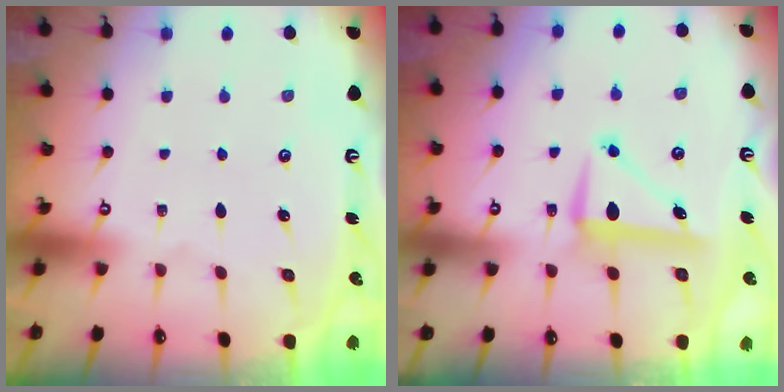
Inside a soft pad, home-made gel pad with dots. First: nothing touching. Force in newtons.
{"total": 8.3, "press": 8.1, "slide": 1.7}